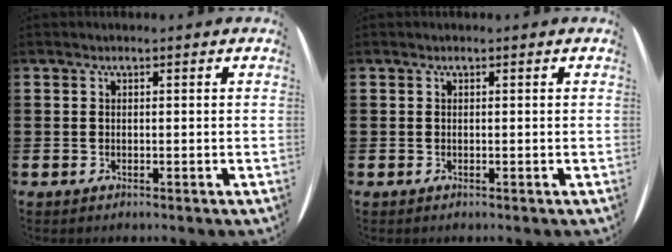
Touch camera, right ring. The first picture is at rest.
{"total": 0.0}